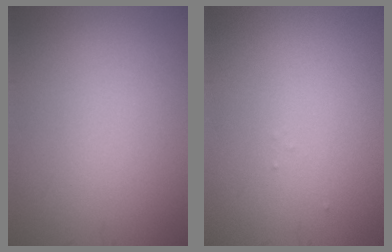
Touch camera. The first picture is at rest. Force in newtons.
{"total": 0.0}